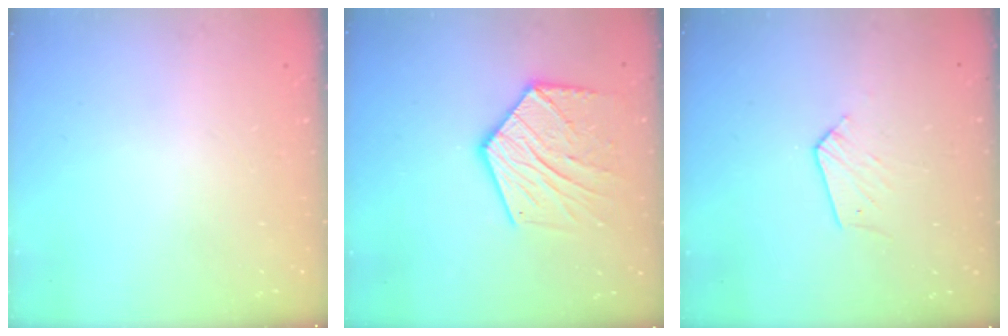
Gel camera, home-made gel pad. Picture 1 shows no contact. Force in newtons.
{"total": 16.9, "press": 16.8, "slide": 1.3}
{"total": 4.7, "press": 4.7, "slide": 0.4}